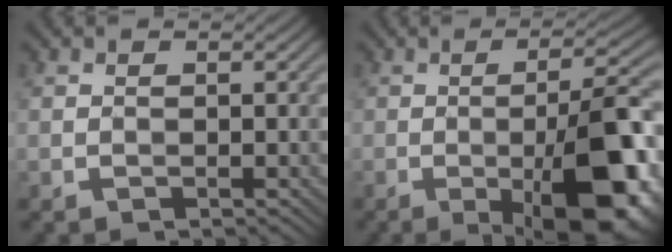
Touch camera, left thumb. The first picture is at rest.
{"total": 13.9, "force": [-4.3, 3.8, 12.7], "torque": [-0.161, 0.004, -0.067]}